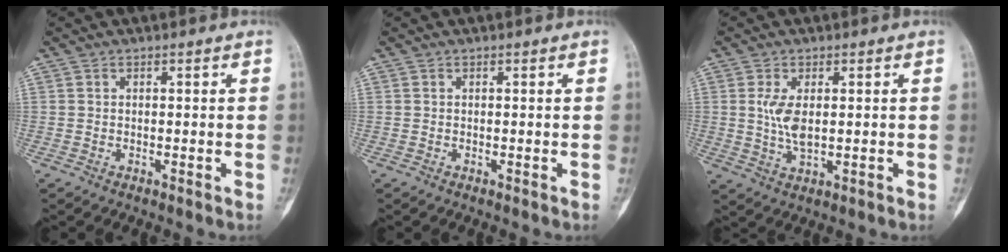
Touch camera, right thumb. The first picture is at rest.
{"total": 0.0}
{"total": 4.9, "force": [0.7, 2.5, 4.2], "torque": [-0.087, -0.009, 0.019]}